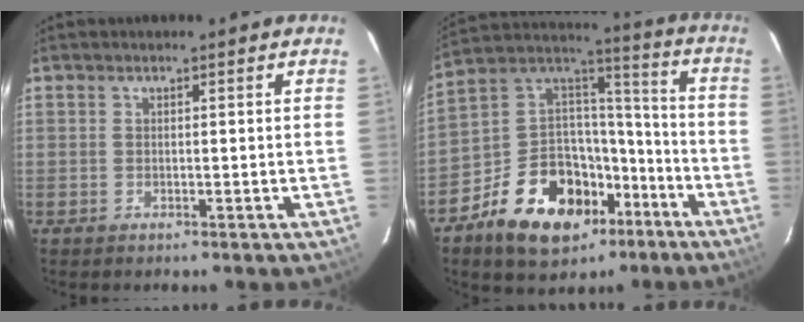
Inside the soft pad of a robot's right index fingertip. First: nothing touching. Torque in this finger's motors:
{"motor_torque": [1.23, -0.91, 0.60, 0.05]}